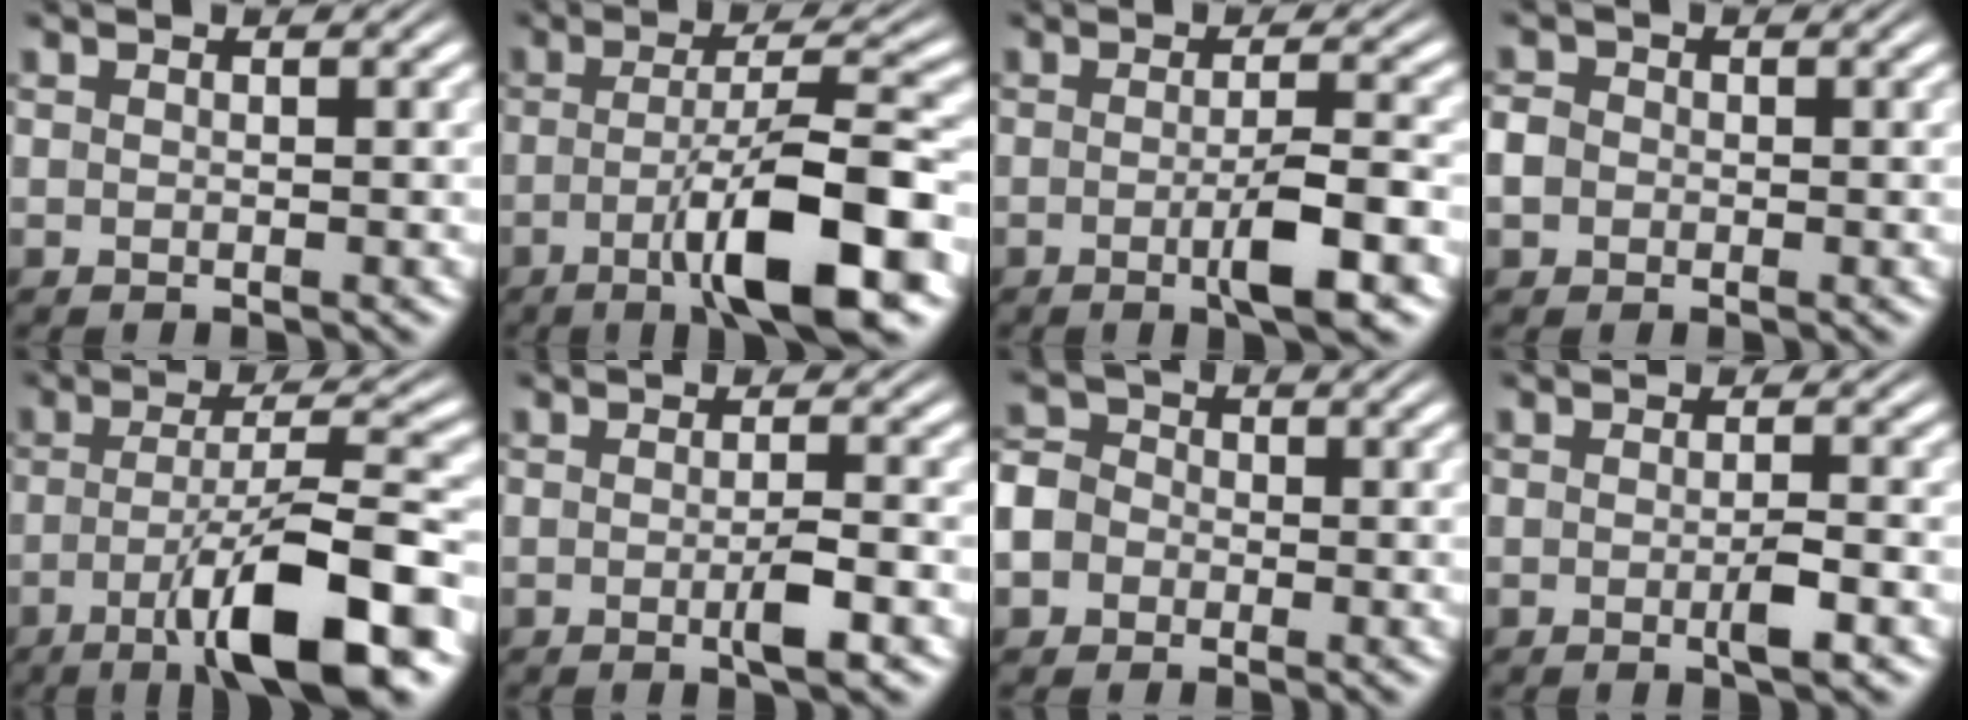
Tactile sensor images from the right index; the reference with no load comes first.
{"total": 8.4, "force": [-3.5, 1.6, 7.5], "torque": [-0.110, -0.001, -0.051]}
{"total": 3.6, "force": [-1.4, 0.4, 3.3], "torque": [-0.050, -0.003, -0.027]}
{"total": 2.4, "force": [-0.4, 2.2, 0.9], "torque": [-0.031, -0.006, -0.007]}
{"total": 9.2, "force": [-4.3, 1.8, 8.0], "torque": [-0.118, -0.004, -0.061]}
{"total": 2.0, "force": [-0.8, 0.3, 1.8], "torque": [-0.020, 0.003, -0.021]}
{"total": 6.2, "force": [-0.9, 5.8, 2.2], "torque": [-0.062, -0.013, -0.023]}
{"total": 1.6, "force": [-0.7, 0.2, 1.4], "torque": [-0.015, 0.003, -0.017]}